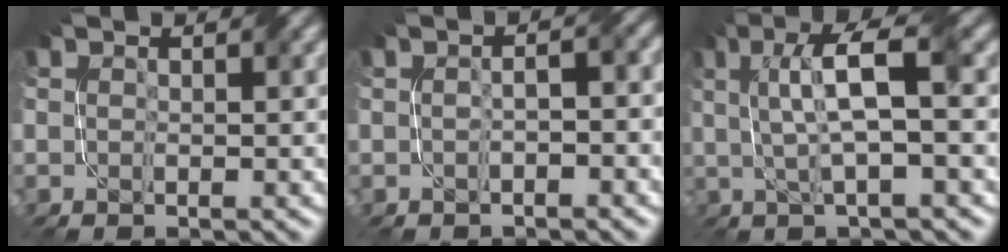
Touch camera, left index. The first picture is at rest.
{"total": 2.2, "force": [-0.4, 0.7, 2.1], "torque": [-0.030, 0.005, -0.012]}
{"total": 5.7, "force": [1.2, 1.2, 5.4], "torque": [-0.103, 0.010, 0.023]}